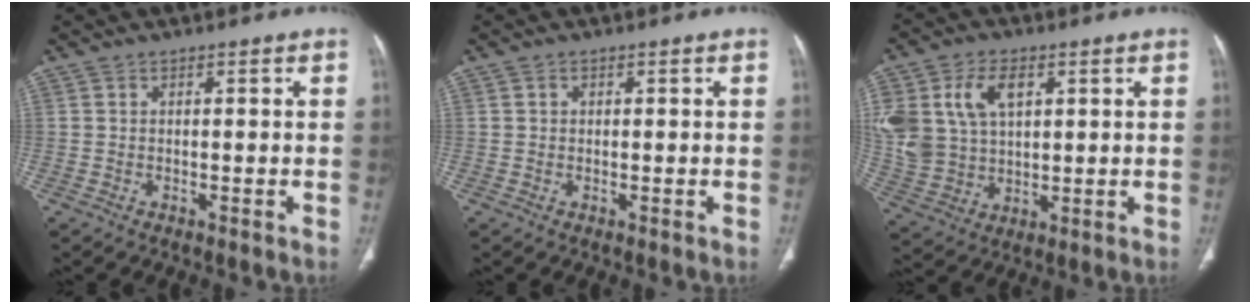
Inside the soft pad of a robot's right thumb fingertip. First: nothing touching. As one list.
[{"total": 0.7, "force": [0.2, 0.7, 0.2], "torque": [0.001, 0.002, 0.003]}, {"total": 16.1, "force": [4.9, 11.0, 10.7], "torque": [-0.230, -0.004, 0.107]}]